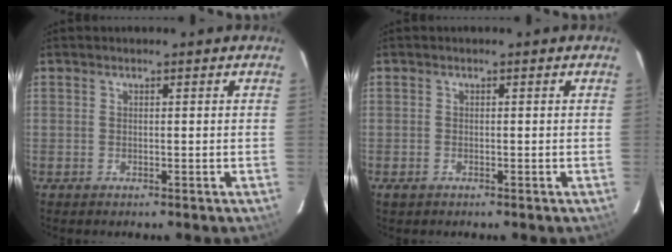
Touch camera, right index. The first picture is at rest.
{"total": 0.9, "force": [-0.6, 0.5, 0.4], "torque": [-0.008, -0.003, -0.012]}